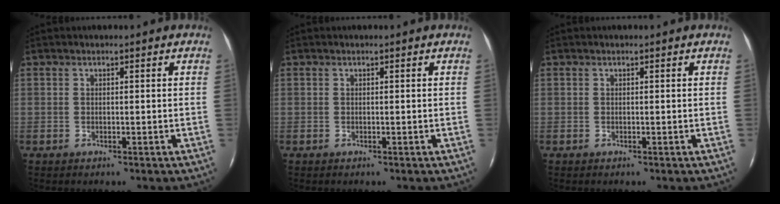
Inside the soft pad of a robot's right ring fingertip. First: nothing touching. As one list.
[{"total": 0.0}, {"total": 0.0}]